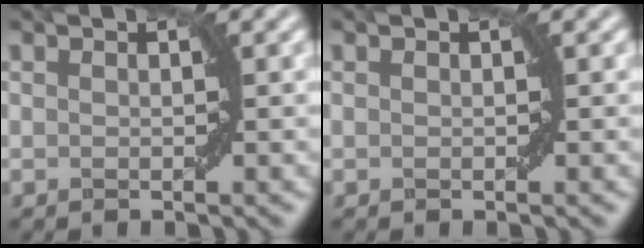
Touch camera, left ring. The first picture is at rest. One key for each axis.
{"total": 0.0}